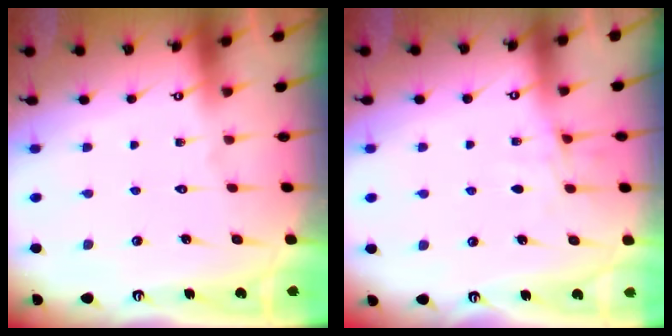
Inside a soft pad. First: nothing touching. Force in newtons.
{"total": 6.1, "press": 6.0, "slide": 0.6}